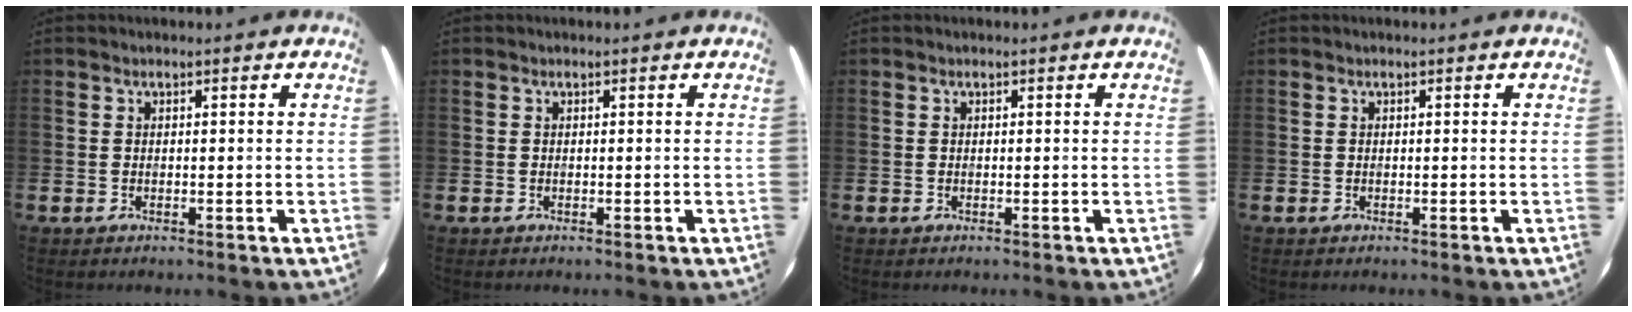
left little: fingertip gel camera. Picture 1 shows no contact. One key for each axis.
{"total": 0.0}
{"total": 0.0}
{"total": 0.0}